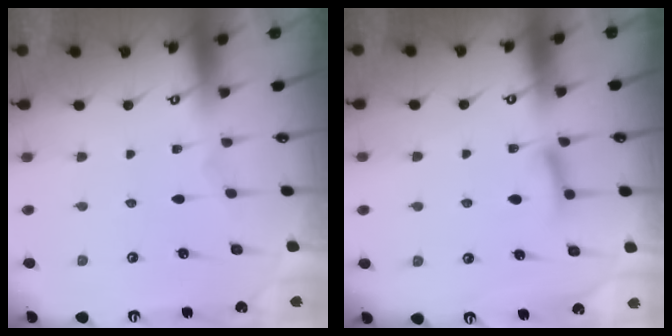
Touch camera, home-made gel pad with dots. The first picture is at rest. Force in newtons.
{"total": 7.7, "press": 7.6, "slide": 0.8}